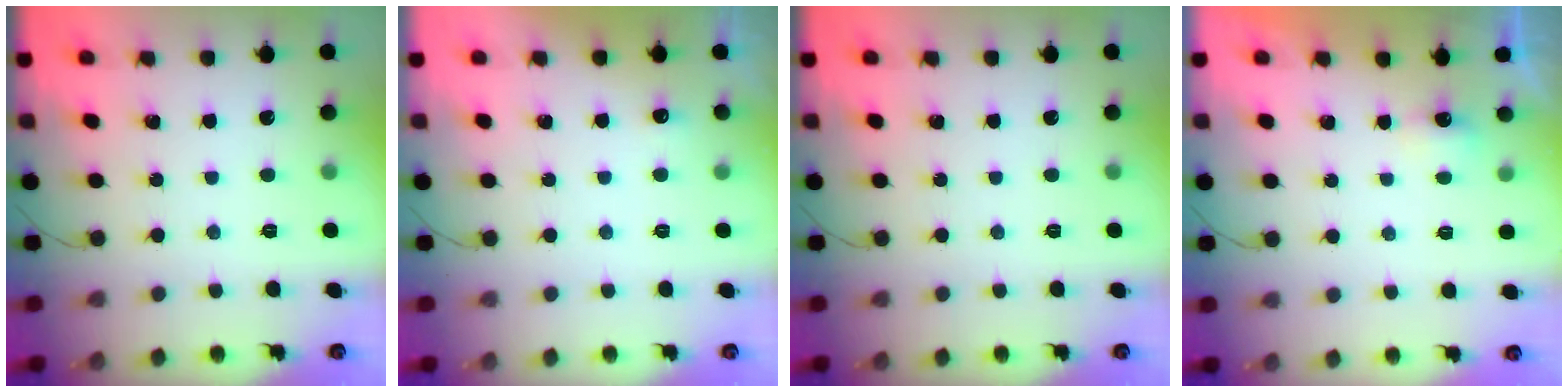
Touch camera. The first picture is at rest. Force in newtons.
{"total": 6.4, "press": 2.5, "slide": 5.9}
{"total": 0.0}
{"total": 2.4, "press": 2.3, "slide": 0.6}